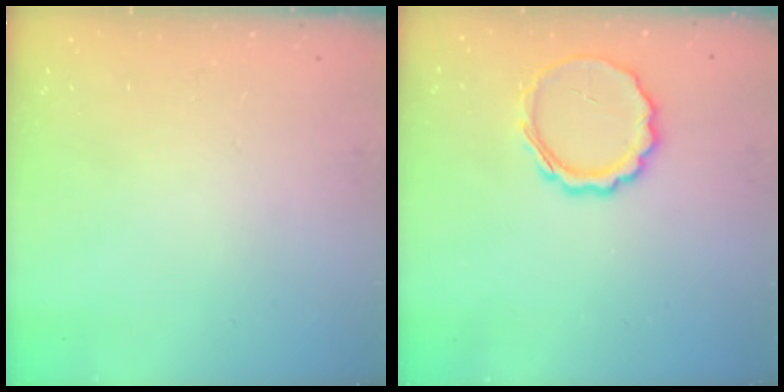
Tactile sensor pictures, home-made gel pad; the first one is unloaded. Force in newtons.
{"total": 7.8, "press": 7.7, "slide": 1.4}